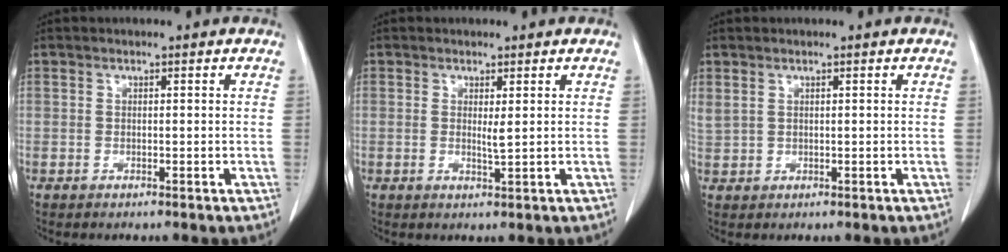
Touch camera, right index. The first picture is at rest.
{"total": 1.3, "force": [0.5, 0.0, 1.2], "torque": [-0.022, -0.004, 0.013]}
{"total": 2.2, "force": [1.4, 1.2, 1.2], "torque": [-0.043, 0.021, 0.044]}